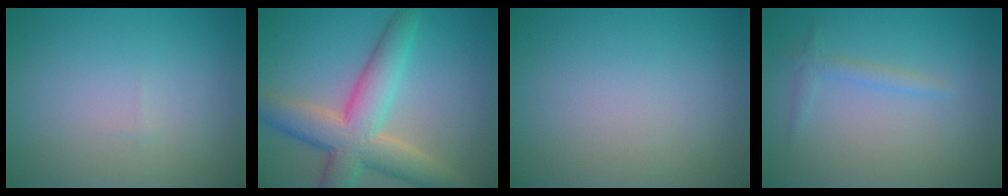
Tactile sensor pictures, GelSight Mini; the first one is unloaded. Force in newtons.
{"total": 7.8, "press": 7.8, "slide": 0.6}
{"total": 0.0}
{"total": 1.3, "press": 1.3, "slide": 0.1}